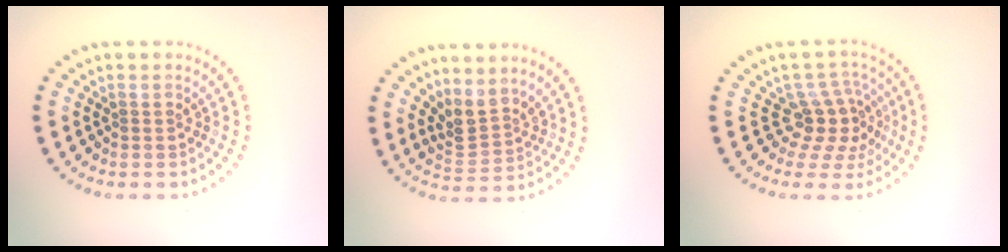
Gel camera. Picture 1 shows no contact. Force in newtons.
{"total": 2.9, "press": 2.1, "slide": 2.0}
{"total": 3.5, "press": 2.8, "slide": 2.2}